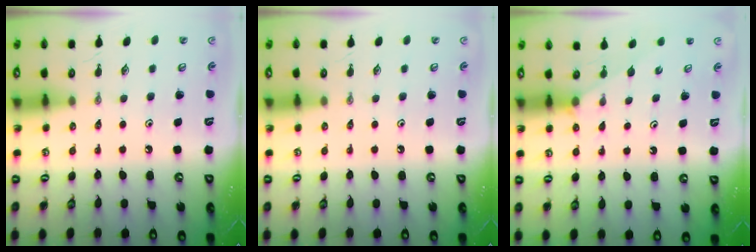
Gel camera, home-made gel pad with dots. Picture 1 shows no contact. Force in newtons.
{"total": 0.0}
{"total": 2.9, "press": 2.9, "slide": 0.4}